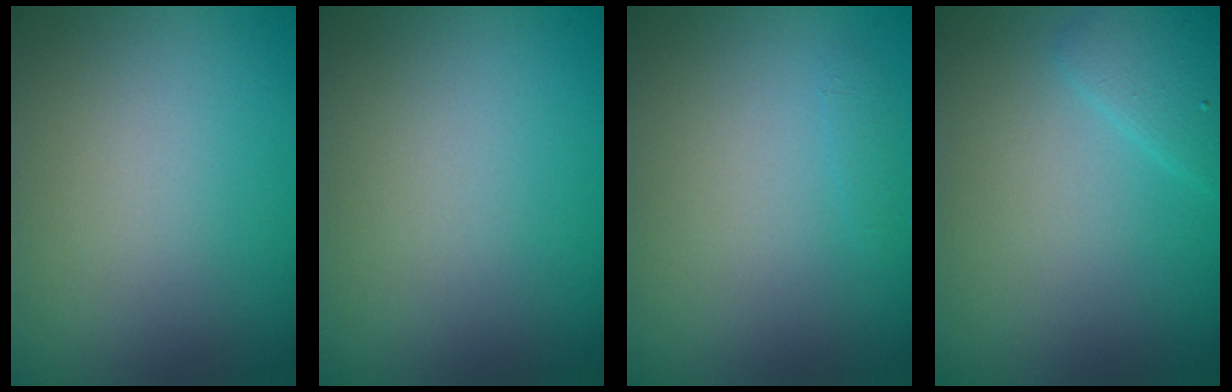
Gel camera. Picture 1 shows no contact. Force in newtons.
{"total": 0.0}
{"total": 0.5, "press": 0.5, "slide": 0.1}
{"total": 1.8, "press": 1.8, "slide": 0.1}